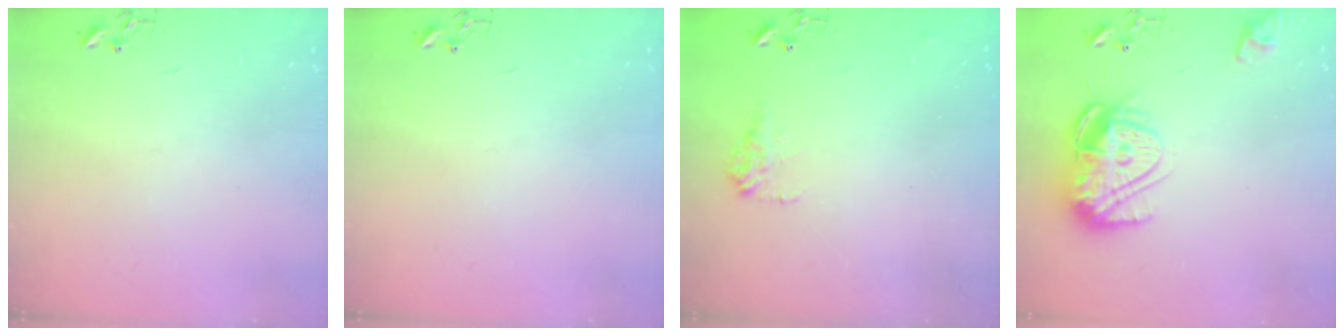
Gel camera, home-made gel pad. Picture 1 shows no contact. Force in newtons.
{"total": 0.0}
{"total": 9.2, "press": 9.2, "slide": 0.4}
{"total": 15.8, "press": 15.7, "slide": 1.4}